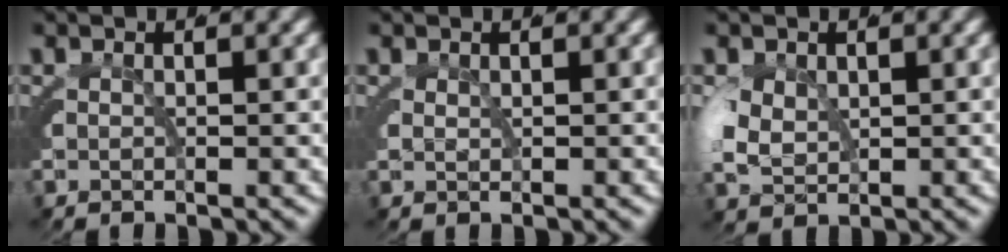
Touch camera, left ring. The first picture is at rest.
{"total": 0.9, "force": [0.4, 0.5, 0.6], "torque": [-0.018, -0.012, 0.015]}
{"total": 3.1, "force": [0.2, 2.2, 2.1], "torque": [-0.064, -0.019, 0.022]}